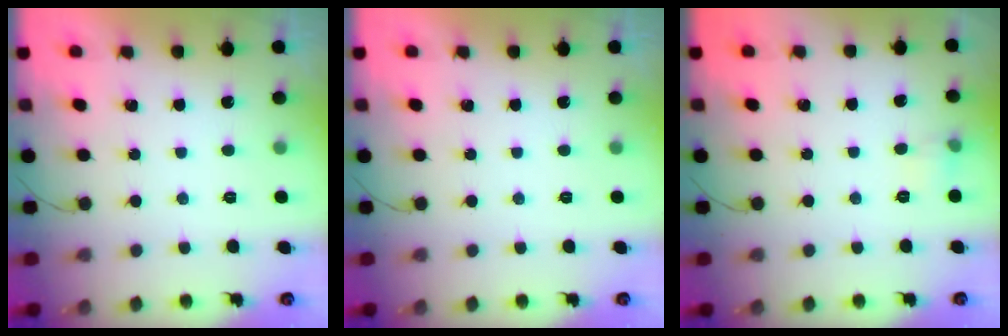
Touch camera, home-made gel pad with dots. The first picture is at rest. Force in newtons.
{"total": 0.0}
{"total": 4.4, "press": 4.2, "slide": 1.2}